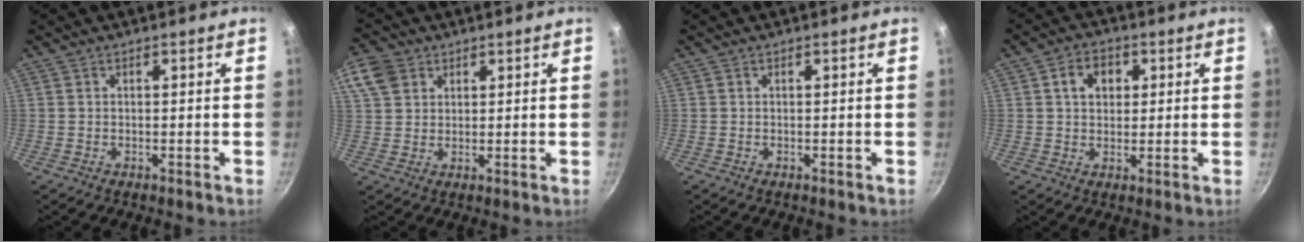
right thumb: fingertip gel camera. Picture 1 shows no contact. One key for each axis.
{"total": 8.5, "fx": 3.9, "fy": 6.6, "fz": 3.7, "tx": -0.063, "ty": 0.002, "tz": 0.070}
{"total": 0.0}
{"total": 5.9, "fx": 1.6, "fy": 4.6, "fz": 3.4, "tx": -0.031, "ty": 0.006, "tz": 0.021}